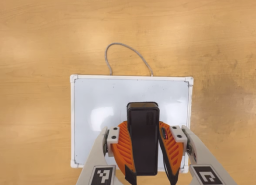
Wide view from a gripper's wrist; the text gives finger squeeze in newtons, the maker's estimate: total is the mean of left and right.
{"total": 10.9, "left": 9.2, "right": 12.5}